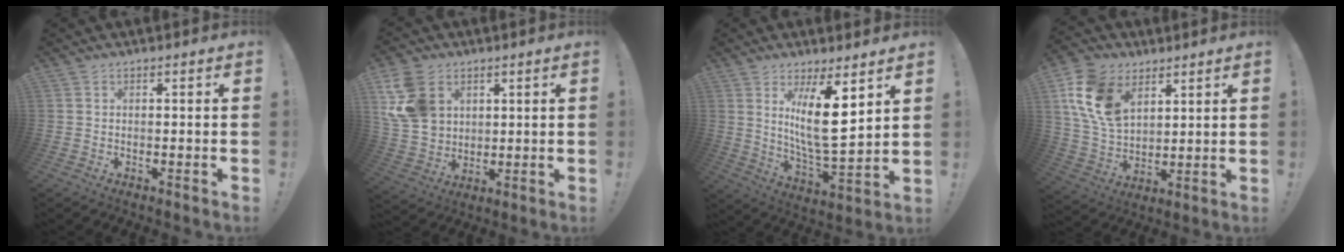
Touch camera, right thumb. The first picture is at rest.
{"total": 14.9, "force": [5.7, 11.2, 8.0], "torque": [-0.153, -0.018, 0.119]}
{"total": 14.6, "force": [5.6, 3.6, 13.0], "torque": [-0.240, -0.039, 0.087]}
{"total": 16.6, "force": [7.6, 11.0, 9.7], "torque": [-0.192, -0.033, 0.146]}